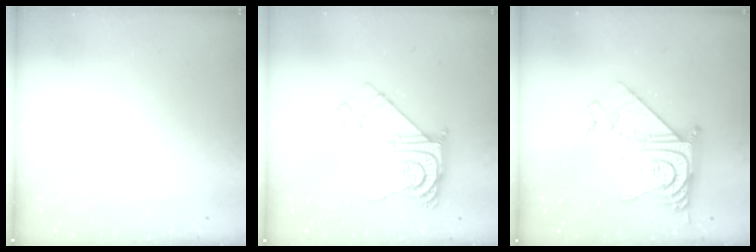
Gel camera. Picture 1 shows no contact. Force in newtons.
{"total": 15.1, "press": 15.0, "slide": 1.6}
{"total": 16.0, "press": 15.9, "slide": 1.3}